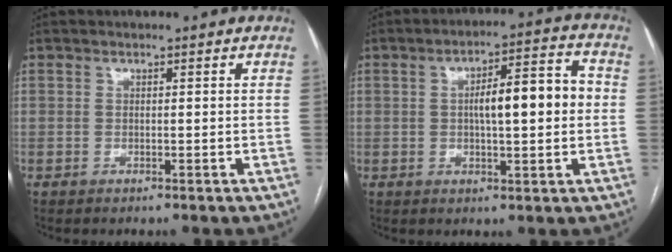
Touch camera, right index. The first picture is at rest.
{"total": 9.9, "force": [0.4, 2.1, 9.7], "torque": [-0.149, 0.027, 0.007]}